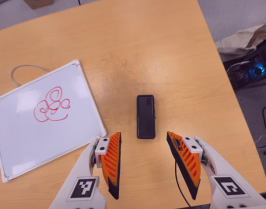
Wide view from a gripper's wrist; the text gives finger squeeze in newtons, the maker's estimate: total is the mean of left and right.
{"total": 0.0}